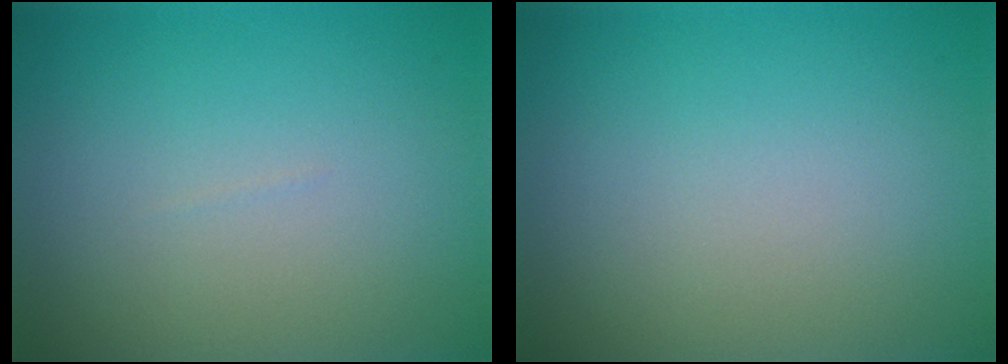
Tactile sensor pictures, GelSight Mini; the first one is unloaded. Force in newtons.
{"total": 0.0}